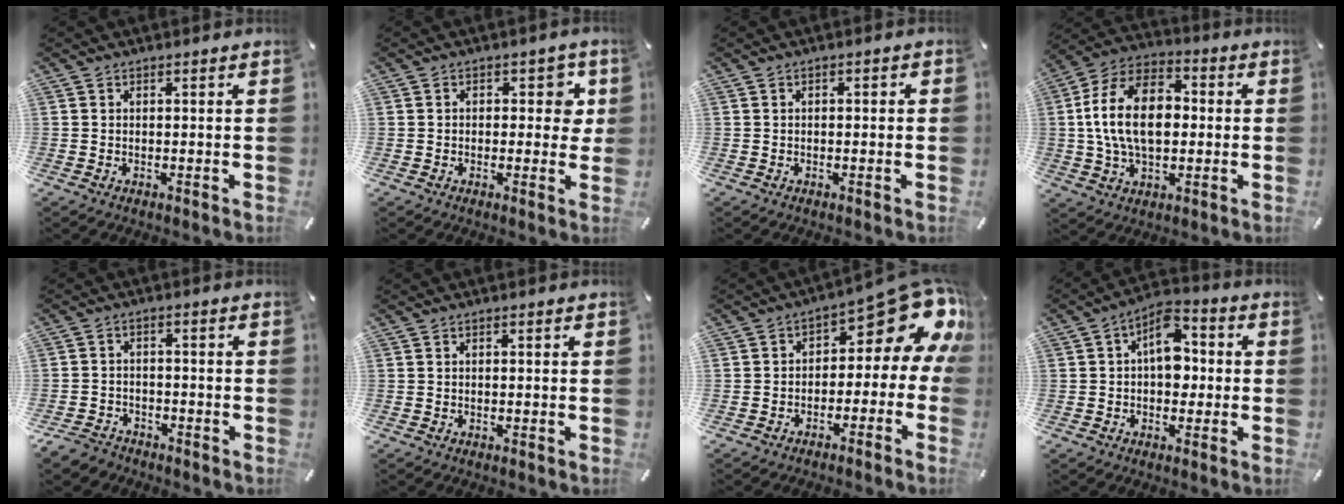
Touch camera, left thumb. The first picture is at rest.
{"total": 5.6, "force": [1.2, 3.6, 4.2], "torque": [-0.038, -0.003, 0.009]}
{"total": 1.0, "force": [-0.5, 0.5, 0.7], "torque": [-0.013, 0.002, -0.010]}
{"total": 16.4, "force": [0.3, 10.8, 12.4], "torque": [-0.266, 0.011, 0.001]}
{"total": 4.7, "force": [-3.9, 2.3, 1.0], "torque": [-0.033, 0.015, -0.080]}
{"total": 0.0}
{"total": 12.7, "force": [5.9, 6.2, 9.3], "torque": [-0.114, -0.052, 0.091]}
{"total": 9.2, "force": [0.6, 6.2, 6.8], "torque": [-0.088, 0.003, 0.007]}